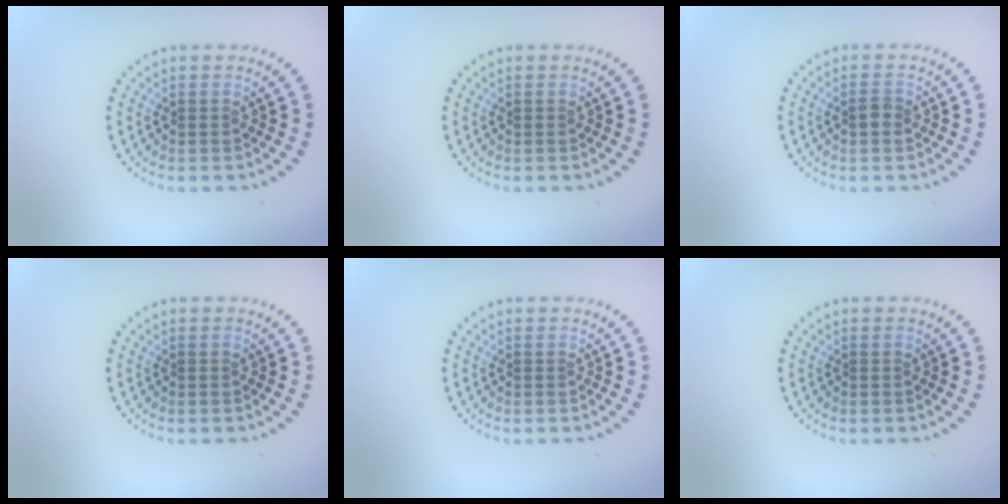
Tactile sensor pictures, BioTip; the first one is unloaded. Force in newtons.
{"total": 0.0}
{"total": 1.3, "press": 1.3, "slide": 0.2}
{"total": 0.0}
{"total": 0.0}
{"total": 0.0}